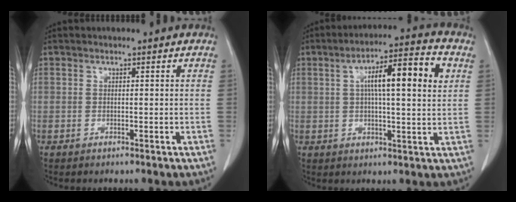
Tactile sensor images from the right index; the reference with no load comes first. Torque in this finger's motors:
{"motor_torque": [0.55, 0.52, 0.27, 0.11]}